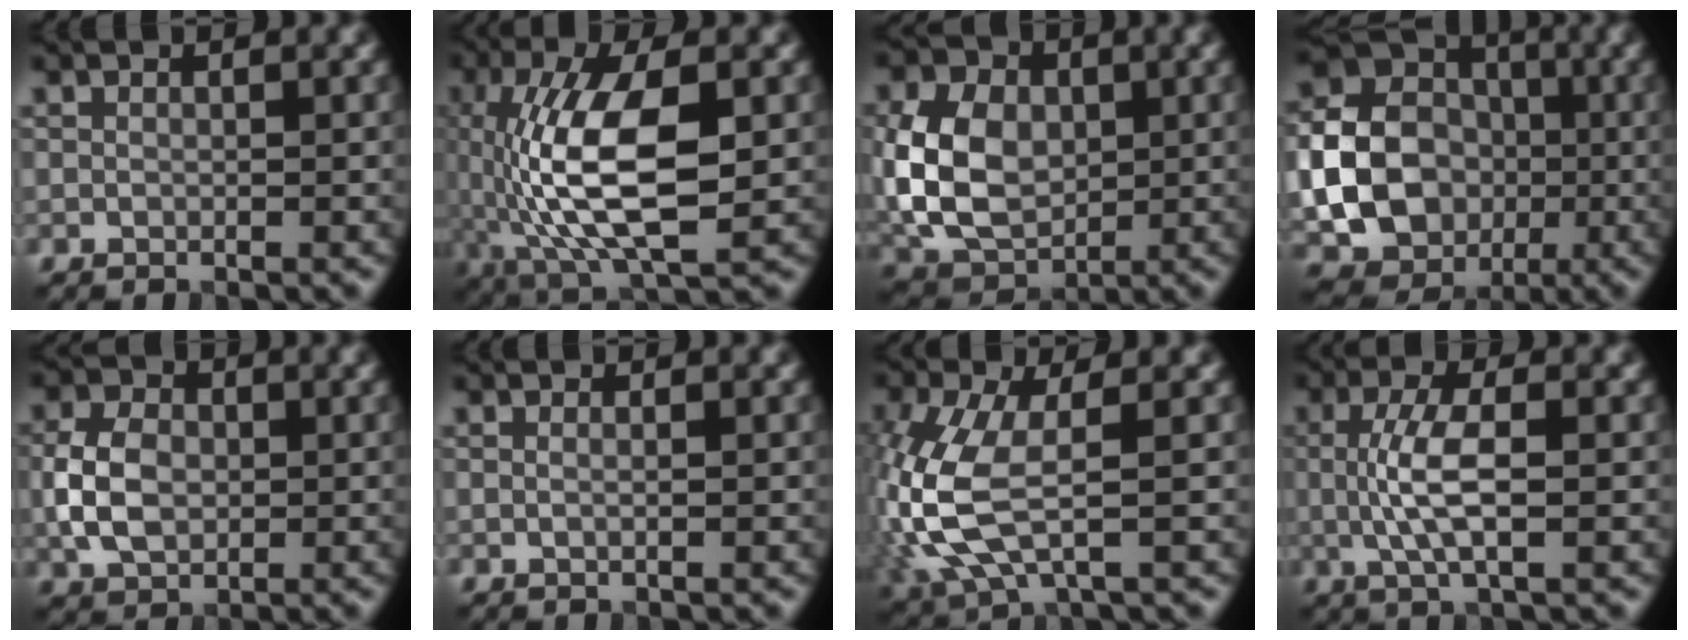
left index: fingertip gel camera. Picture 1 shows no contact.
{"total": 10.7, "force": [-0.8, 4.1, 9.8], "torque": [-0.189, 0.009, -0.017]}
{"total": 9.2, "force": [0.3, 6.8, 6.3], "torque": [-0.144, 0.002, -0.003]}
{"total": 11.8, "force": [-1.4, 9.8, 6.4], "torque": [-0.106, -0.030, -0.036]}
{"total": 4.9, "force": [-0.1, 3.6, 3.3], "torque": [-0.070, 0.005, -0.006]}
{"total": 0.8, "force": [0.2, 0.3, 0.7], "torque": [-0.007, -0.007, 0.000]}
{"total": 8.2, "force": [-0.3, 3.6, 7.3], "torque": [-0.193, -0.003, -0.007]}
{"total": 4.8, "force": [0.0, 1.5, 4.5], "torque": [-0.101, 0.001, 0.001]}